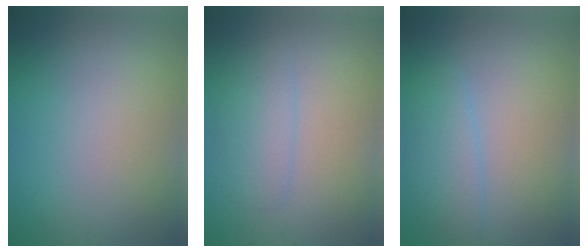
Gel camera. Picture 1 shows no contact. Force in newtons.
{"total": 2.2, "press": 2.2, "slide": 0.1}
{"total": 2.7, "press": 2.7, "slide": 0.2}